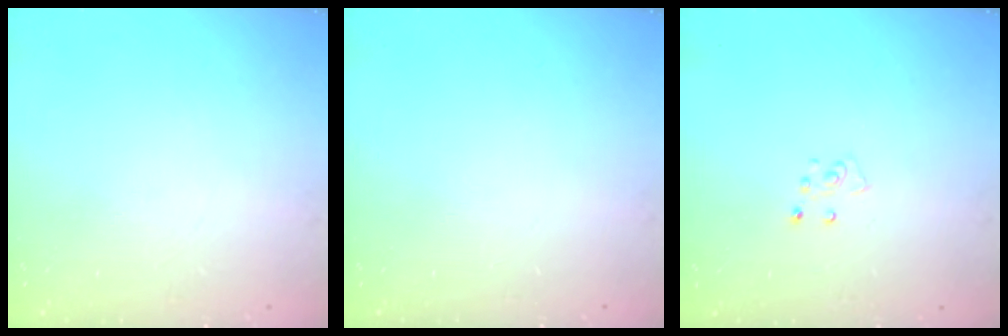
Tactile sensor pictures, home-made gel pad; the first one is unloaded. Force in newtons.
{"total": 0.0}
{"total": 4.2, "press": 4.1, "slide": 0.5}